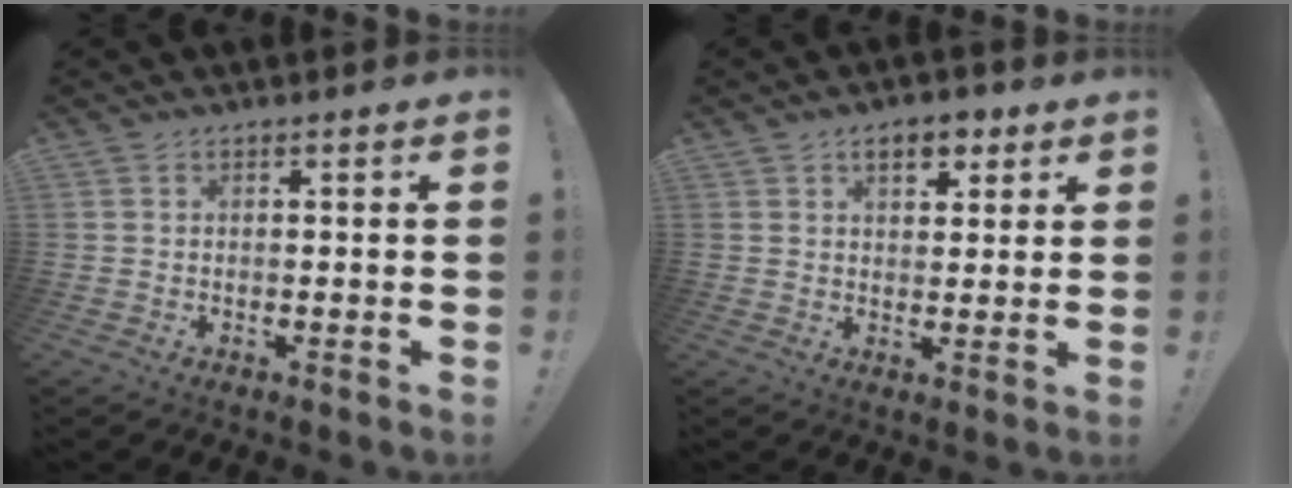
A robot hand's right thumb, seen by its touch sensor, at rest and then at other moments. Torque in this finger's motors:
{"motor_torque": [0.23, 1.43, 0.01, 0.01, 0.03]}